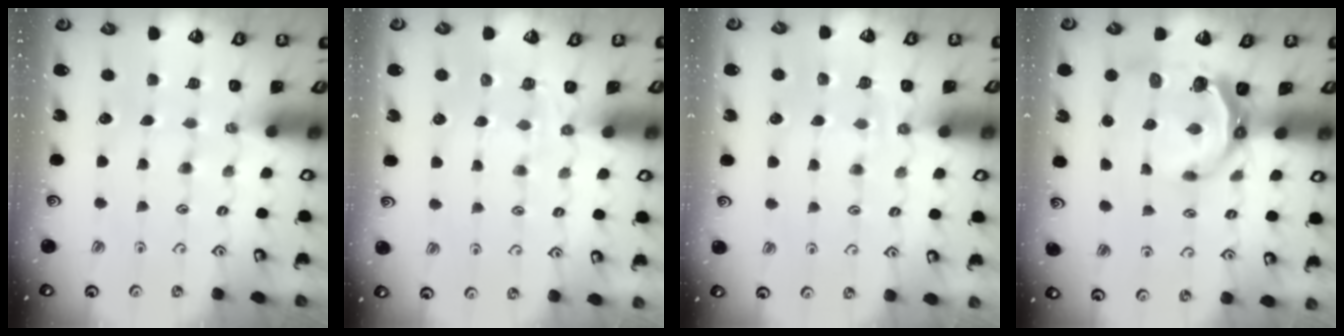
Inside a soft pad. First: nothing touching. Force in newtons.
{"total": 2.3, "press": 1.5, "slide": 1.7}
{"total": 3.0, "press": 2.5, "slide": 1.6}
{"total": 7.8, "press": 6.7, "slide": 3.9}